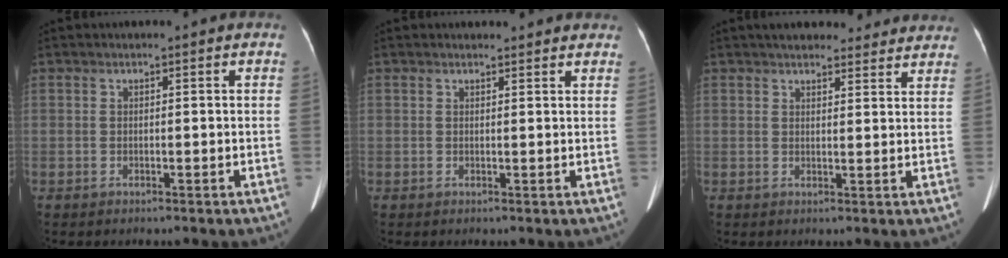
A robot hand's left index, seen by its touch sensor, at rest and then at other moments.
{"total": 4.6, "force": [4.4, 1.1, 0.9], "torque": [-0.006, 0.010, 0.041]}
{"total": 14.5, "force": [13.0, 4.0, 4.9], "torque": [-0.038, 0.028, 0.157]}